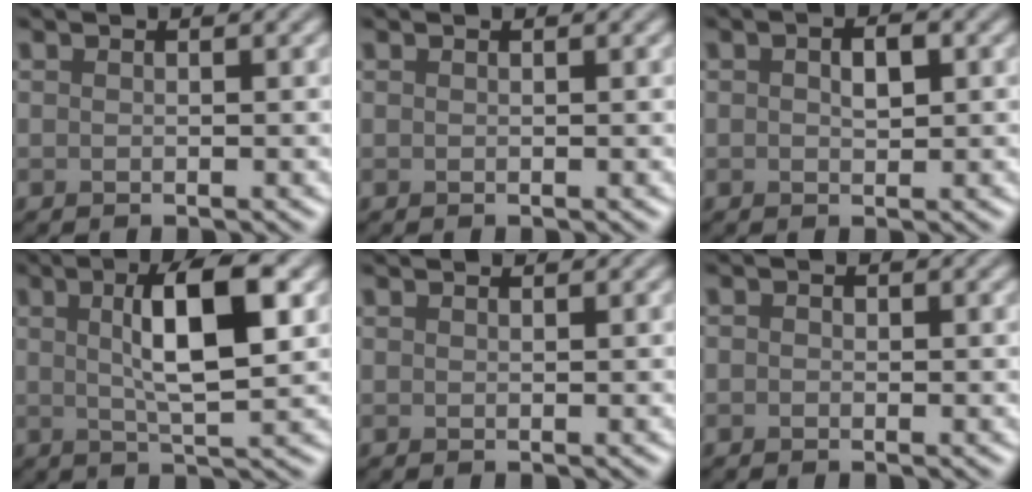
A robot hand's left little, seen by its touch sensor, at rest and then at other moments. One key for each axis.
{"total": 0.0}
{"total": 2.3, "fx": 0.2, "fy": 1.3, "fz": 1.9, "tx": -0.036, "ty": 0.003, "tz": 0.002}
{"total": 7.2, "fx": 1.5, "fy": 2.0, "fz": 6.8, "tx": -0.108, "ty": 0.008, "tz": 0.020}
{"total": 0.9, "fx": 0.9, "fy": 0.0, "fz": 0.1, "tx": -0.005, "ty": 0.004, "tz": 0.016}
{"total": 0.6, "fx": -0.1, "fy": 0.5, "fz": 0.2, "tx": -0.003, "ty": 0.000, "tz": -0.007}